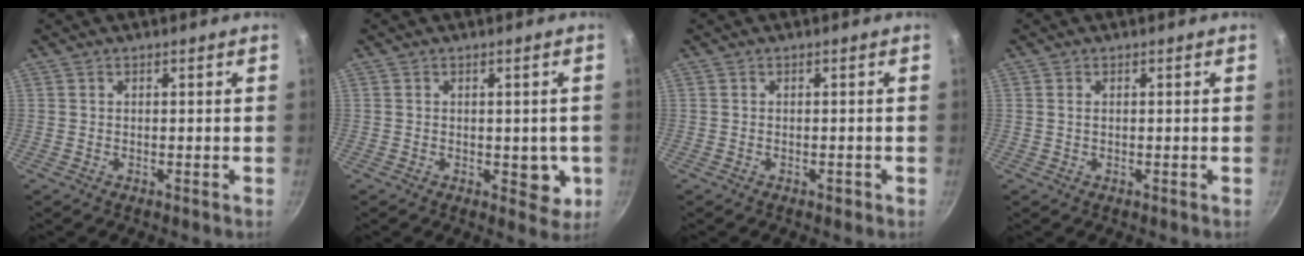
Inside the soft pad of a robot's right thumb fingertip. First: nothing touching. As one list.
[{"total": 4.9, "force": [-0.7, 3.1, 3.8], "torque": [-0.021, -0.003, -0.006]}, {"total": 0.8, "force": [-0.5, 0.4, 0.5], "torque": [-0.006, 0.003, -0.004]}, {"total": 0.8, "force": [0.2, 0.5, 0.6], "torque": [-0.012, 0.001, 0.003]}]